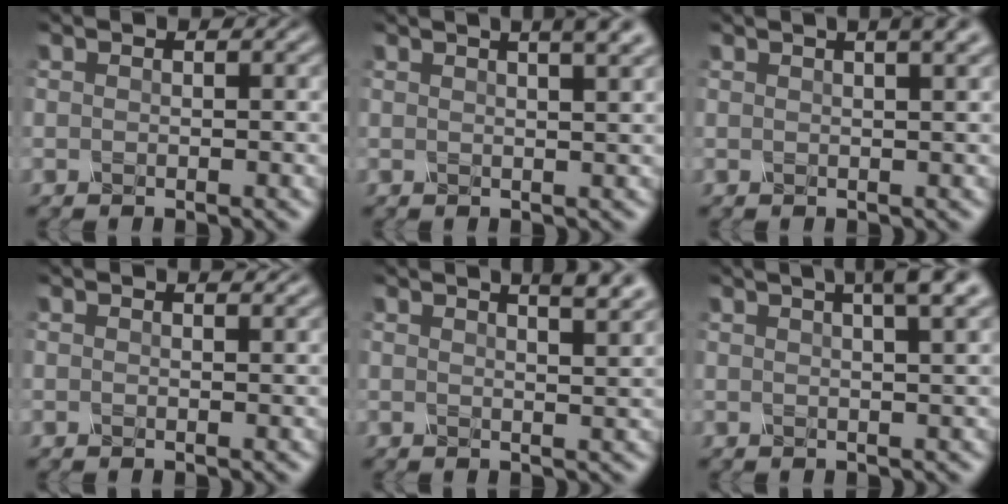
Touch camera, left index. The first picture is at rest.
{"total": 5.7, "force": [3.4, 2.2, 4.0], "torque": [-0.021, 0.036, 0.008]}
{"total": 4.6, "force": [2.7, 1.7, 3.4], "torque": [-0.021, 0.024, 0.002]}
{"total": 1.0, "force": [0.8, 0.2, 0.5], "torque": [-0.010, -0.003, 0.007]}
{"total": 5.1, "force": [3.4, 1.5, 3.4], "torque": [-0.019, 0.027, 0.017]}
{"total": 5.2, "force": [3.0, 1.3, 4.1], "torque": [-0.033, 0.024, 0.016]}